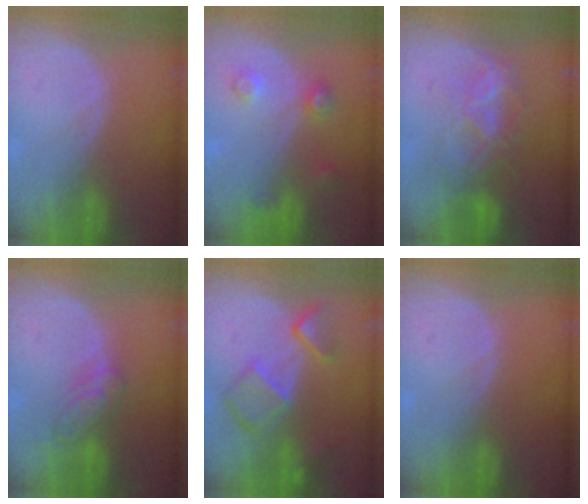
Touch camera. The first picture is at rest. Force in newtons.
{"total": 3.9, "press": 3.9, "slide": 0.1}
{"total": 6.8, "press": 6.6, "slide": 1.5}
{"total": 5.2, "press": 5.1, "slide": 1.0}
{"total": 7.9, "press": 6.8, "slide": 3.9}
{"total": 0.0}